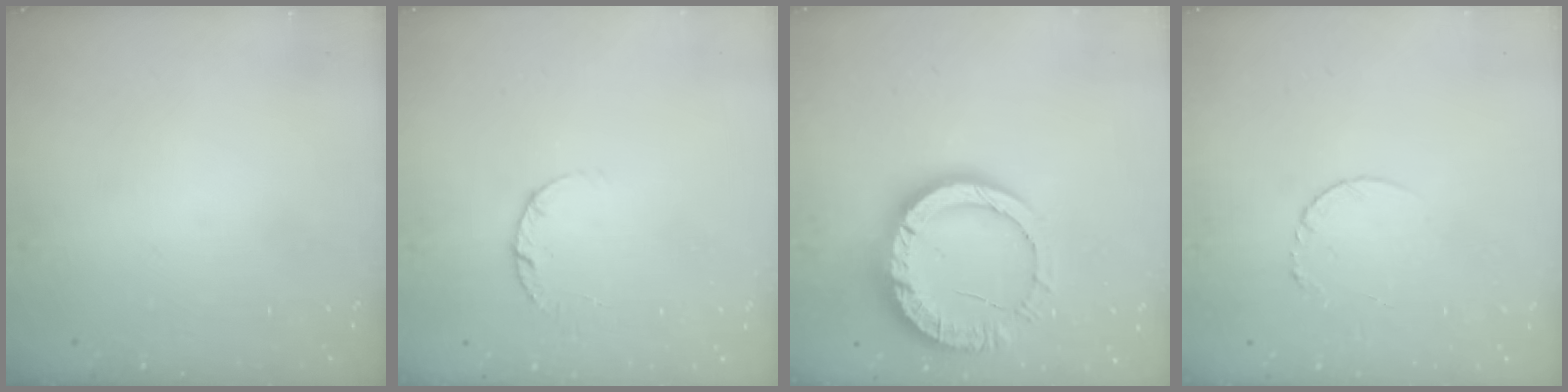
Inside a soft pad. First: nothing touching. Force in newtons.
{"total": 3.6, "press": 3.5, "slide": 0.5}
{"total": 15.2, "press": 15.2, "slide": 1.4}
{"total": 3.8, "press": 3.8, "slide": 0.3}